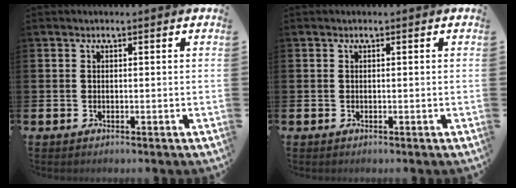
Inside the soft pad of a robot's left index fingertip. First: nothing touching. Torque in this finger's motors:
{"motor_torque": [0.00, 0.00, 0.00, 0.00]}